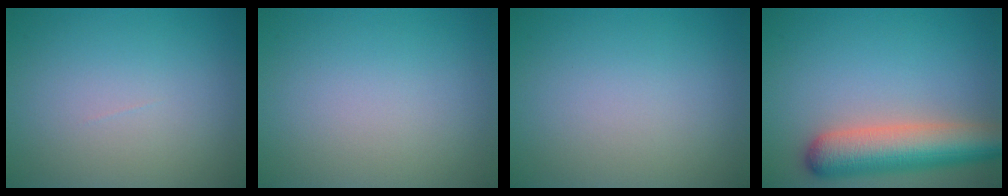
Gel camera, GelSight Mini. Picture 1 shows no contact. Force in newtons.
{"total": 0.0}
{"total": 0.0}
{"total": 7.5, "press": 7.5, "slide": 0.6}